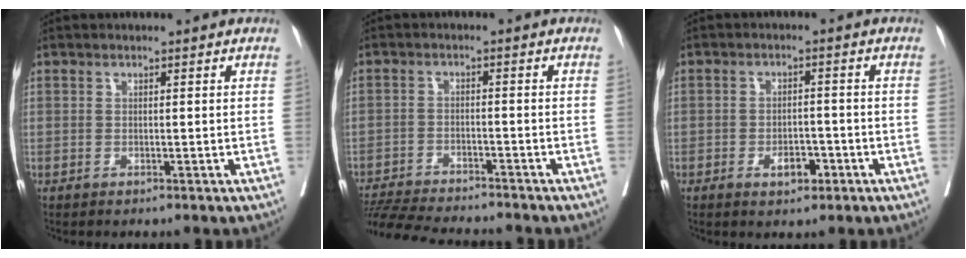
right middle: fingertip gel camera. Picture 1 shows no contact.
{"total": 13.6, "force": [-12.6, 1.0, 4.9], "torque": [-0.085, -0.013, -0.193]}
{"total": 3.7, "force": [-1.9, 1.8, 2.7], "torque": [-0.040, 0.006, -0.026]}